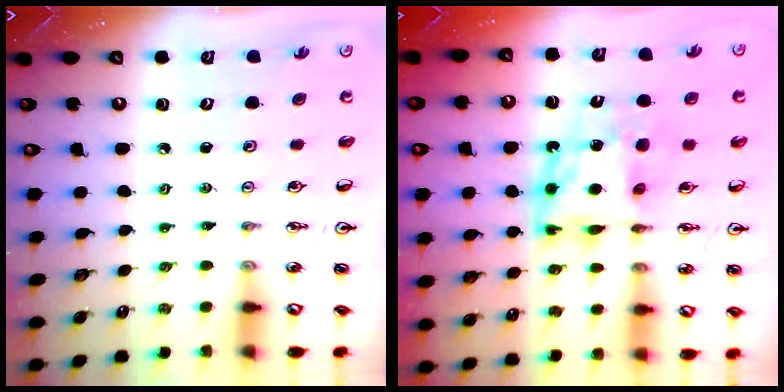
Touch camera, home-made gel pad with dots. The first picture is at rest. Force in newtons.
{"total": 10.2, "press": 10.2, "slide": 0.9}